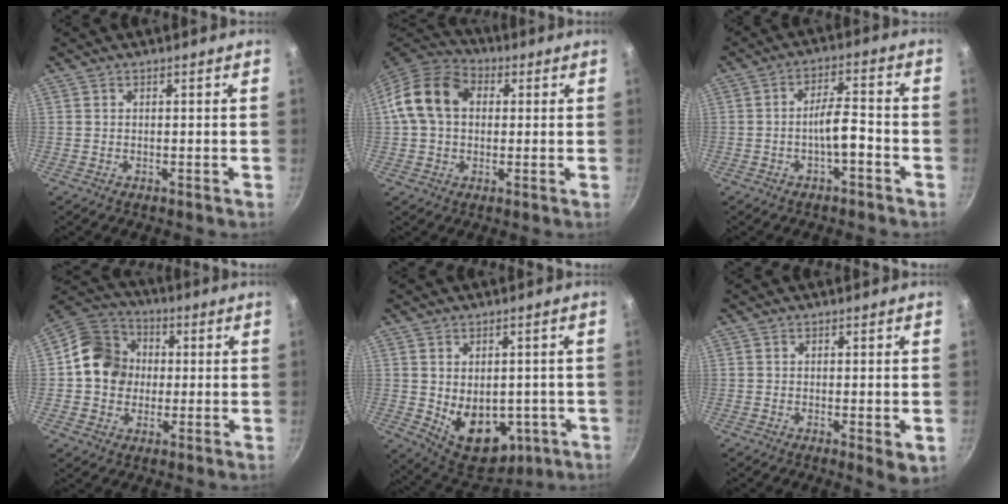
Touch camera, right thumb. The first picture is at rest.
{"total": 13.0, "force": [2.0, 9.8, 8.4], "torque": [-0.133, 0.028, 0.017]}
{"total": 5.7, "force": [-2.6, 1.9, 4.7], "torque": [-0.074, 0.033, -0.041]}
{"total": 12.5, "force": [0.6, 11.0, 5.9], "torque": [-0.072, 0.022, -0.006]}
{"total": 12.8, "force": [-2.3, 8.8, 9.1], "torque": [-0.094, -0.014, -0.007]}
{"total": 3.6, "force": [-0.8, 0.9, 3.4], "torque": [-0.050, -0.014, -0.010]}